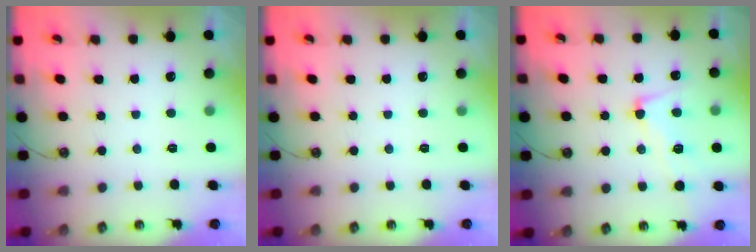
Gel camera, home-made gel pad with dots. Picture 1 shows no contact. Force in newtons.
{"total": 0.0}
{"total": 3.8, "press": 3.7, "slide": 0.7}